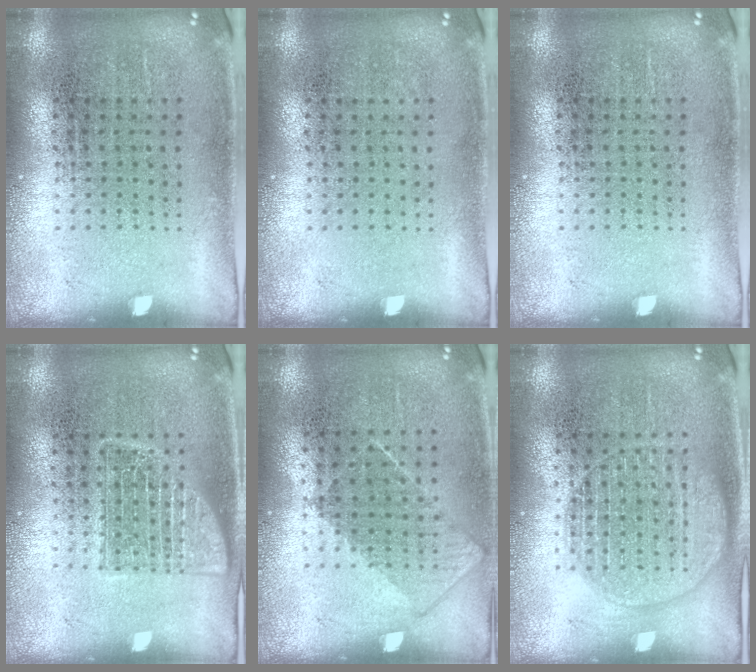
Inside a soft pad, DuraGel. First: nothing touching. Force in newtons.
{"total": 0.0}
{"total": 0.0}
{"total": 2.5, "press": 2.5, "slide": 0.4}
{"total": 0.9, "press": 0.7, "slide": 0.5}
{"total": 1.6, "press": 1.6, "slide": 0.1}